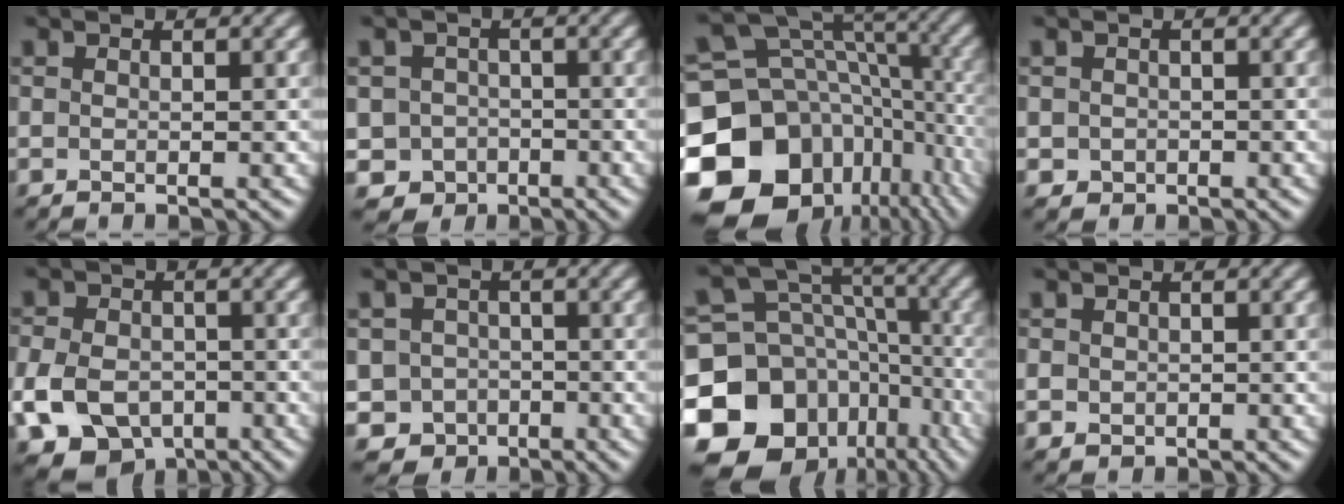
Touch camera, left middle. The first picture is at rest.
{"total": 5.0, "force": [-2.8, 4.1, 0.8], "torque": [0.007, -0.008, -0.051]}
{"total": 17.3, "force": [-5.7, 13.4, 9.3], "torque": [-0.214, 0.000, -0.083]}
{"total": 1.3, "force": [-0.5, 1.2, 0.2], "torque": [0.001, -0.007, -0.006]}
{"total": 9.5, "force": [-3.9, 7.0, 5.2], "torque": [-0.103, -0.037, -0.075]}
{"total": 5.6, "force": [-3.3, 4.5, 0.9], "torque": [0.004, -0.011, -0.061]}
{"total": 15.6, "force": [-7.2, 11.8, 7.1], "torque": [-0.173, -0.002, -0.116]}
{"total": 1.1, "force": [-0.1, 1.1, 0.2], "torque": [-0.001, -0.005, 0.004]}